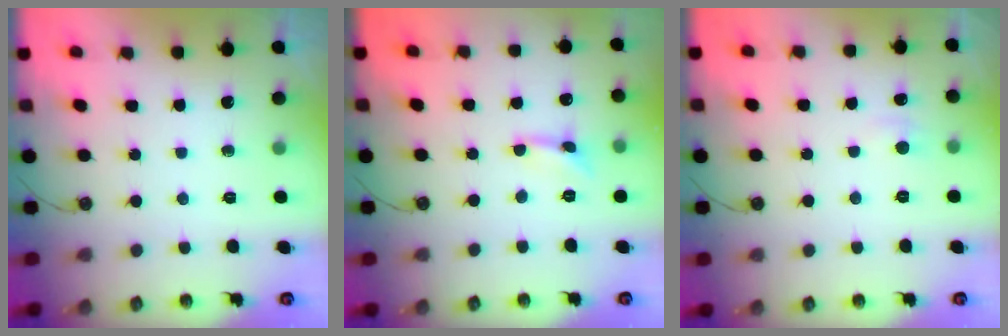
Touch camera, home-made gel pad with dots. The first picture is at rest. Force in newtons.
{"total": 0.7, "press": 0.6, "slide": 0.2}
{"total": 2.7, "press": 2.7, "slide": 0.3}